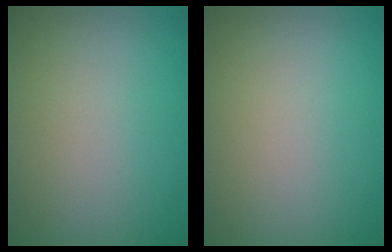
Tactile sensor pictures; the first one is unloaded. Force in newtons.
{"total": 0.0}